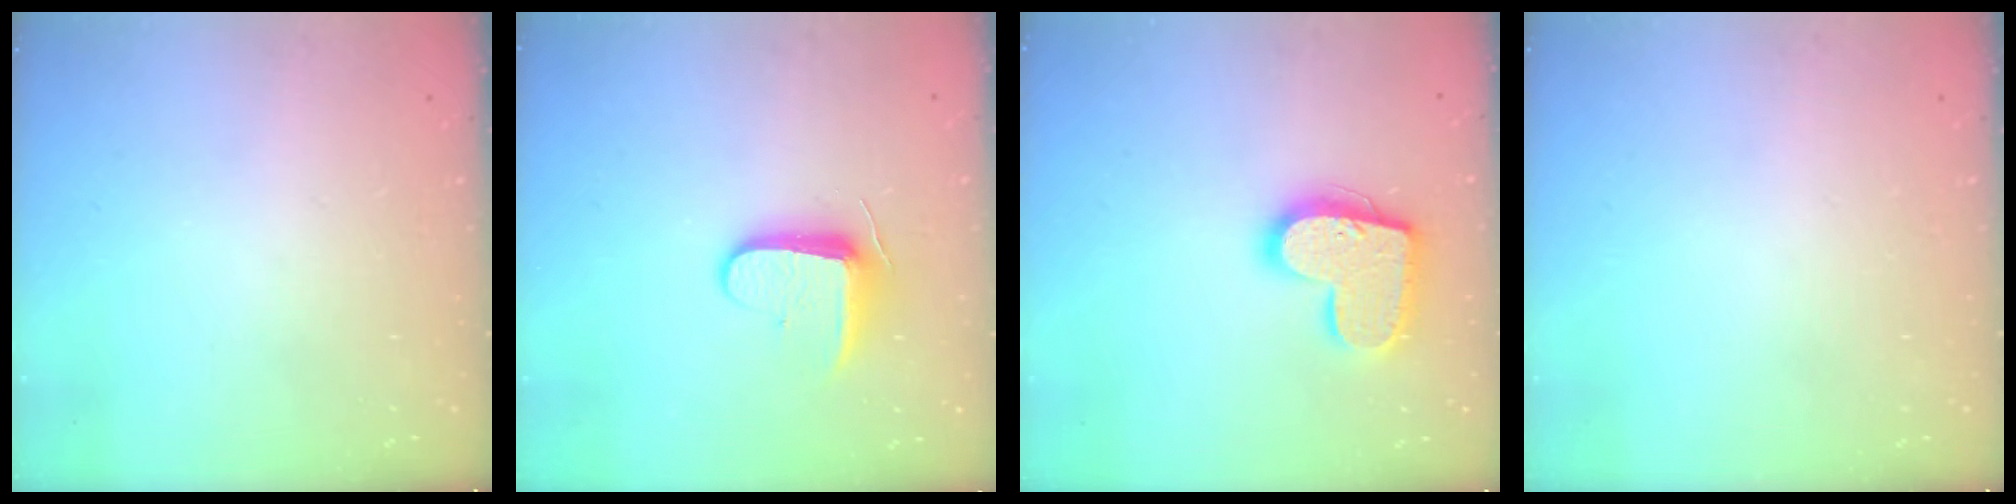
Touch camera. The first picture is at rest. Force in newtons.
{"total": 8.9, "press": 8.9, "slide": 0.9}
{"total": 16.4, "press": 16.4, "slide": 1.0}
{"total": 0.0}